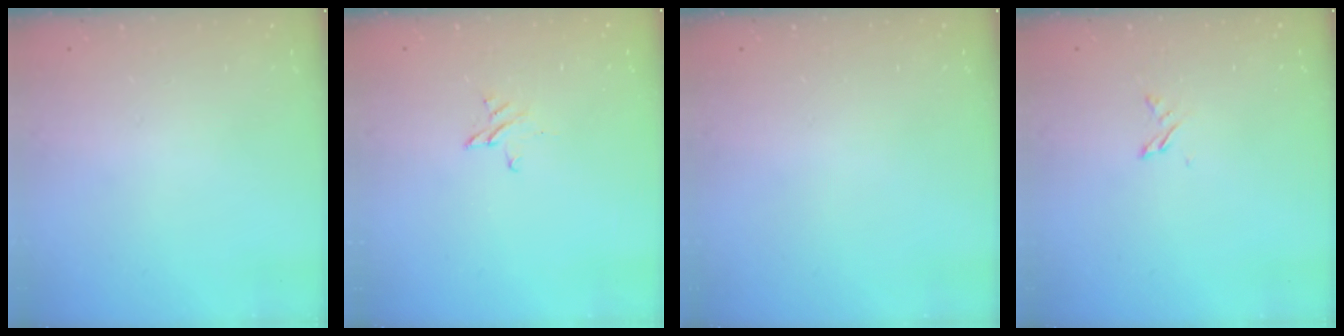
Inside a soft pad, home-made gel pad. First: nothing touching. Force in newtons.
{"total": 2.3, "press": 2.3, "slide": 0.2}
{"total": 0.0}
{"total": 1.7, "press": 1.7, "slide": 0.3}